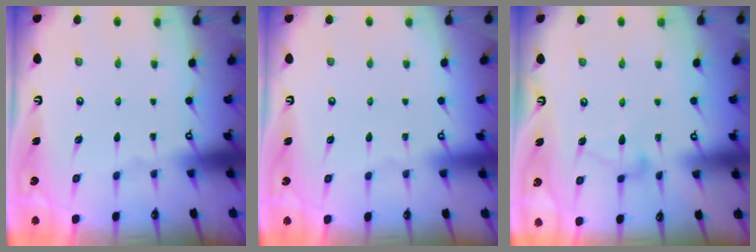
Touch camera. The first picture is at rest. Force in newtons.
{"total": 3.9, "press": 3.9, "slide": 0.1}
{"total": 6.2, "press": 6.2, "slide": 0.4}